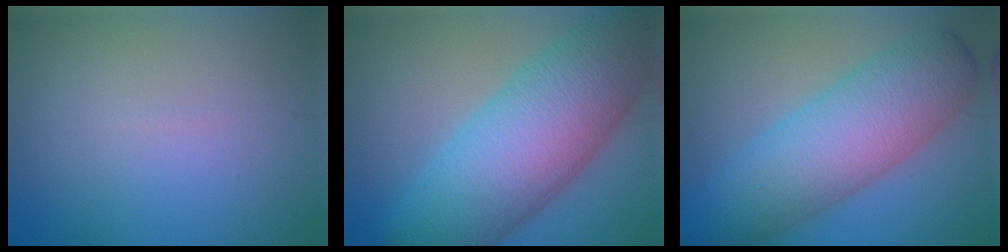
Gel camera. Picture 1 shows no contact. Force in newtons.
{"total": 12.9, "press": 12.9, "slide": 0.5}
{"total": 9.2, "press": 9.2, "slide": 0.1}